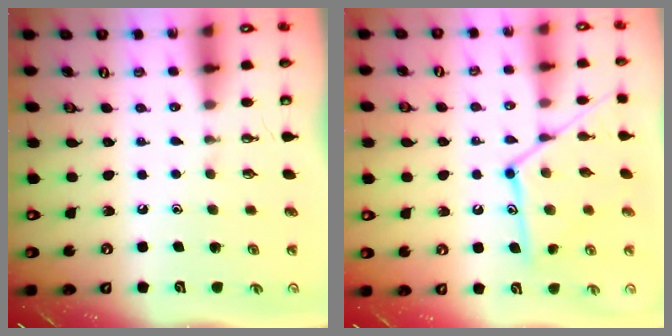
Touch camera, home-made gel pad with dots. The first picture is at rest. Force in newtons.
{"total": 14.5, "press": 14.4, "slide": 1.0}